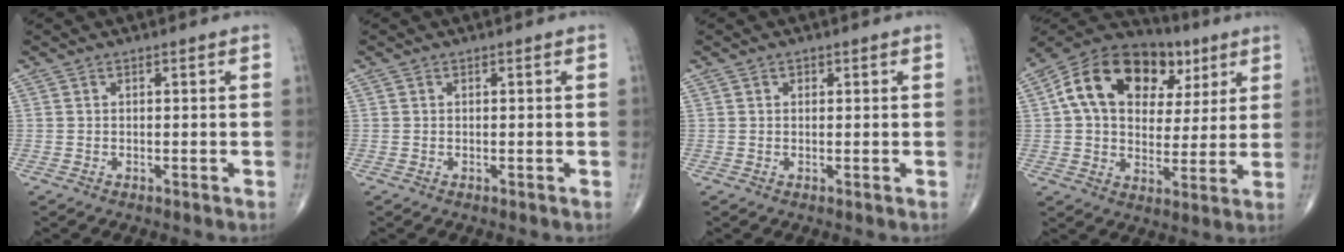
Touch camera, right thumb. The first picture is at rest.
{"total": 0.0}
{"total": 0.8, "force": [0.4, 0.6, 0.2], "torque": [0.004, -0.001, 0.004]}
{"total": 21.4, "force": [7.2, 14.2, 14.3], "torque": [-0.210, 0.016, 0.110]}